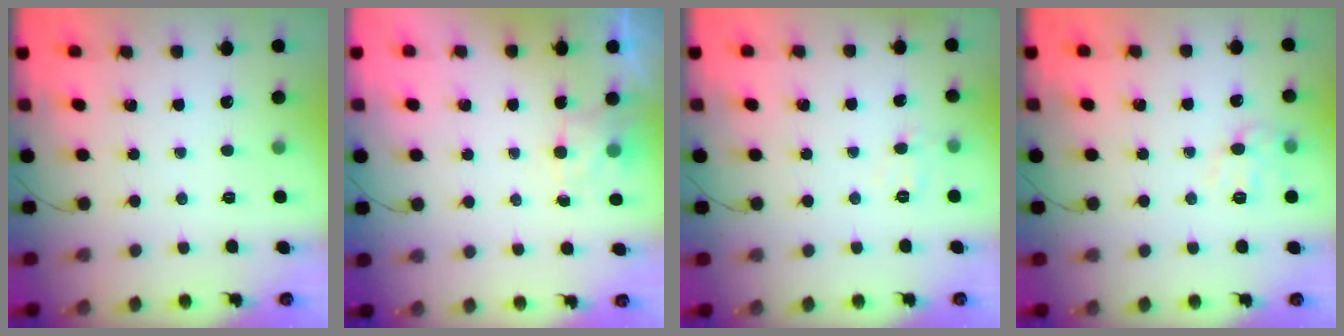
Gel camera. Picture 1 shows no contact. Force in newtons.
{"total": 2.5, "press": 2.1, "slide": 1.4}
{"total": 5.3, "press": 5.2, "slide": 1.1}
{"total": 8.7, "press": 8.7, "slide": 1.1}